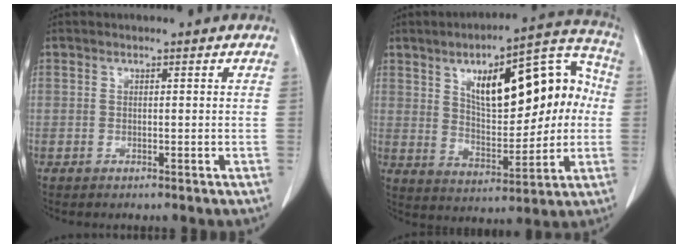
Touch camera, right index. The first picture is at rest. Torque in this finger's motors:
{"motor_torque": [1.75, 0.39, 0.73, 0.14]}